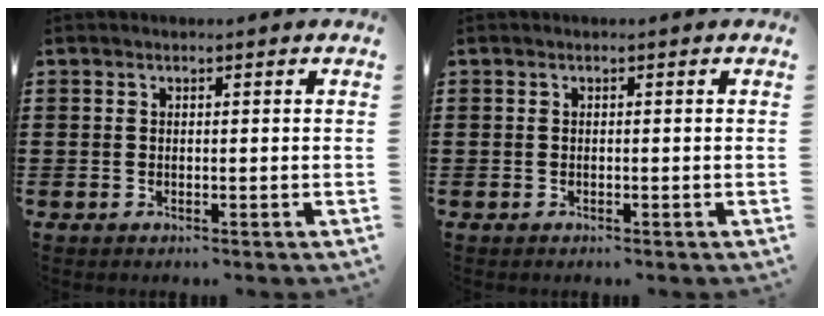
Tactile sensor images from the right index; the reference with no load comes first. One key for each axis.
{"total": 0.0}